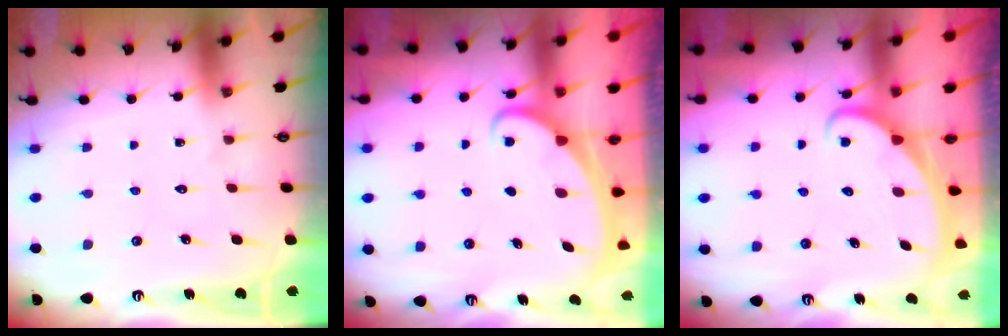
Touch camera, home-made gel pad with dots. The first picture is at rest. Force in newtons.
{"total": 1.9, "press": 1.9, "slide": 0.3}
{"total": 2.4, "press": 2.4, "slide": 0.3}